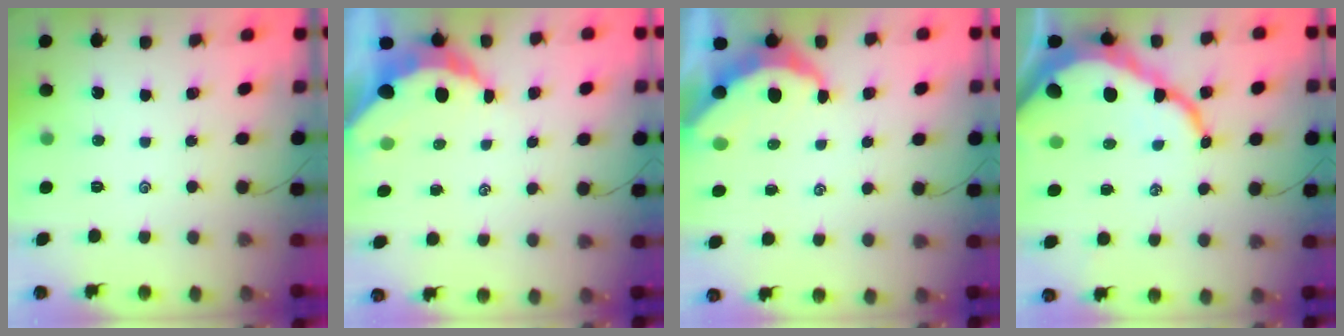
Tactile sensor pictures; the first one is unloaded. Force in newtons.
{"total": 7.9, "press": 7.8, "slide": 1.1}
{"total": 7.9, "press": 7.8, "slide": 0.7}
{"total": 18.3, "press": 18.2, "slide": 2.1}